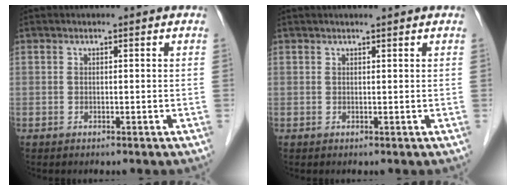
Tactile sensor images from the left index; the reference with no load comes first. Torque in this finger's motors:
{"motor_torque": [0.30, -0.33, 0.07, -0.01]}